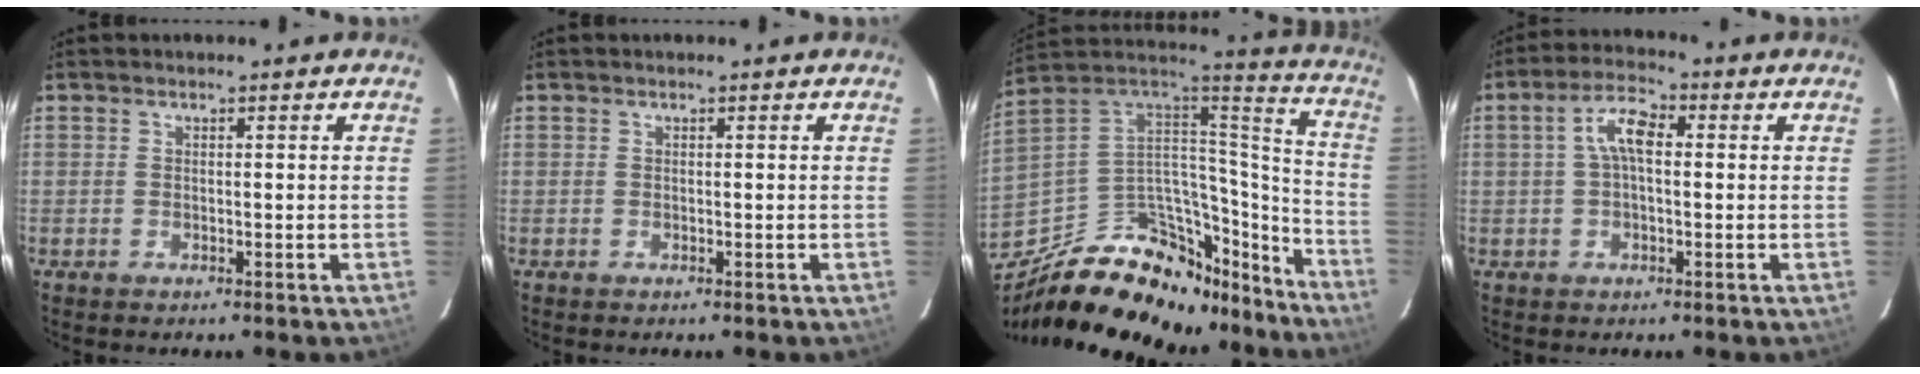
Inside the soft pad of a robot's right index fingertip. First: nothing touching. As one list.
[{"total": 0.0}, {"total": 29.9, "force": [-21.0, 14.8, 15.3], "torque": [-0.250, 0.056, -0.295]}, {"total": 5.6, "force": [0.6, 2.4, 5.0], "torque": [-0.100, 0.018, 0.009]}]